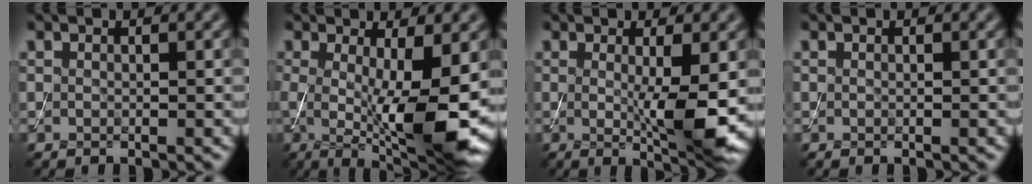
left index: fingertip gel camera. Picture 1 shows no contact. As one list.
[{"total": 10.6, "force": [-1.1, 2.7, 10.2], "torque": [-0.160, -0.029, -0.010]}, {"total": 5.7, "force": [-0.2, 0.9, 5.7], "torque": [-0.087, -0.015, 0.003]}, {"total": 0.0}]